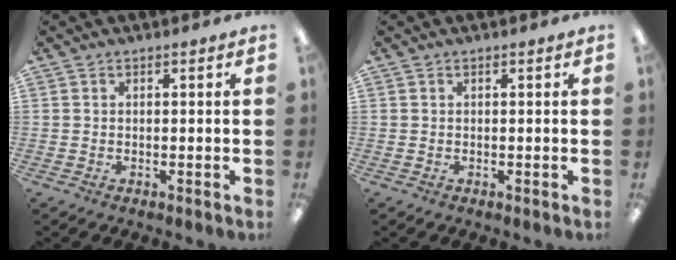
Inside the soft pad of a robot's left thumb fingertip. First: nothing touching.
{"total": 0.0}